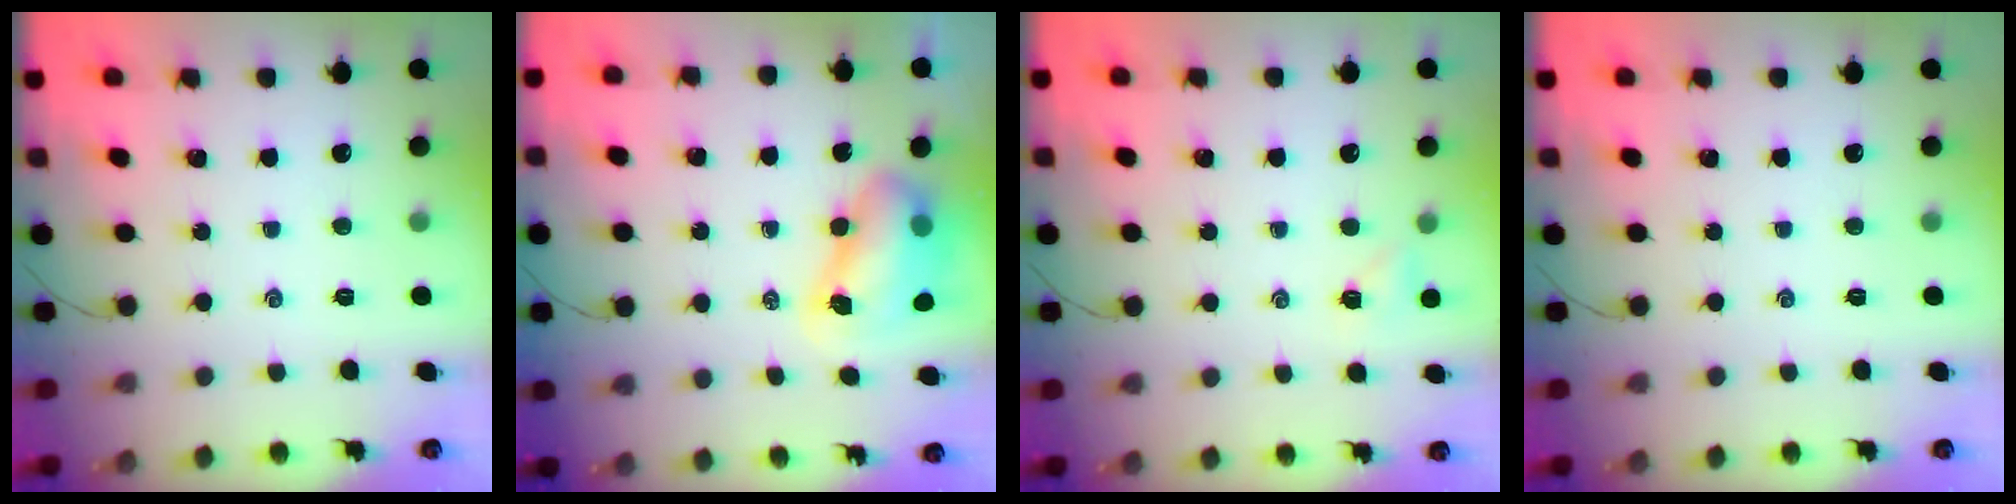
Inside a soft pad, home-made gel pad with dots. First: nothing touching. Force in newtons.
{"total": 8.5, "press": 8.2, "slide": 2.1}
{"total": 3.2, "press": 3.0, "slide": 1.0}
{"total": 0.0}